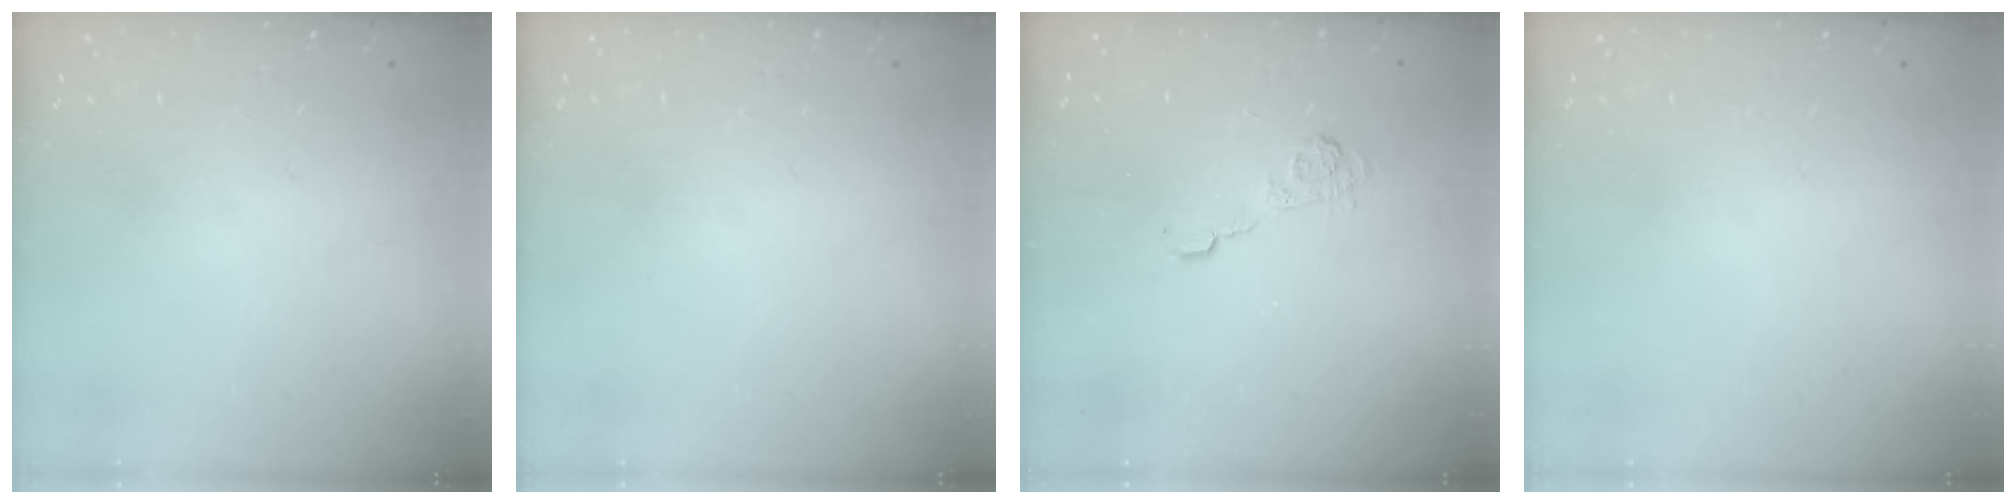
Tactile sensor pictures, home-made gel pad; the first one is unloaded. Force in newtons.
{"total": 0.0}
{"total": 5.2, "press": 5.2, "slide": 0.4}
{"total": 0.0}